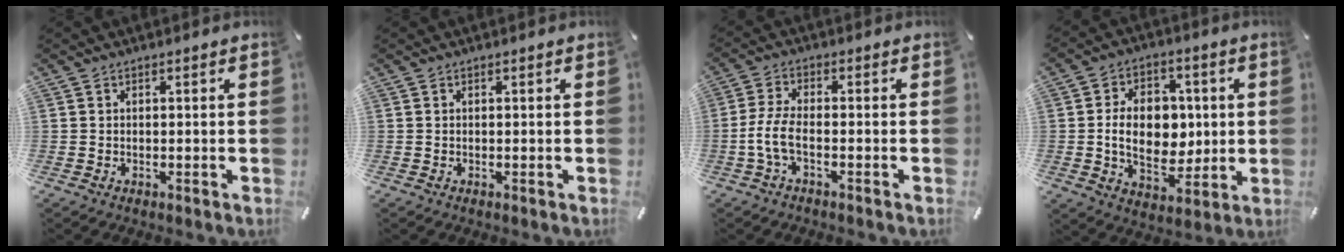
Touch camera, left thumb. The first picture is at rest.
{"total": 0.0}
{"total": 6.0, "force": [-2.0, 1.9, 5.3], "torque": [-0.124, -0.010, -0.041]}
{"total": 13.7, "force": [0.2, 9.9, 9.5], "torque": [-0.163, 0.009, 0.001]}